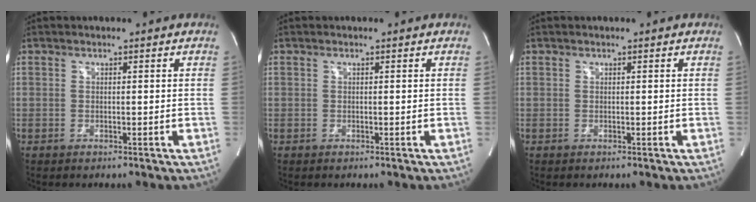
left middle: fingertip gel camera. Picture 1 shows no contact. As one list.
[{"total": 0.0}, {"total": 0.0}]